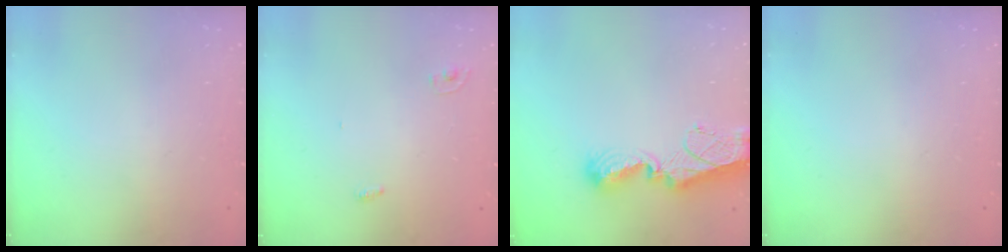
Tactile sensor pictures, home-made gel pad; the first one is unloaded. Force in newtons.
{"total": 2.8, "press": 2.8, "slide": 0.1}
{"total": 11.7, "press": 11.6, "slide": 1.1}
{"total": 0.0}